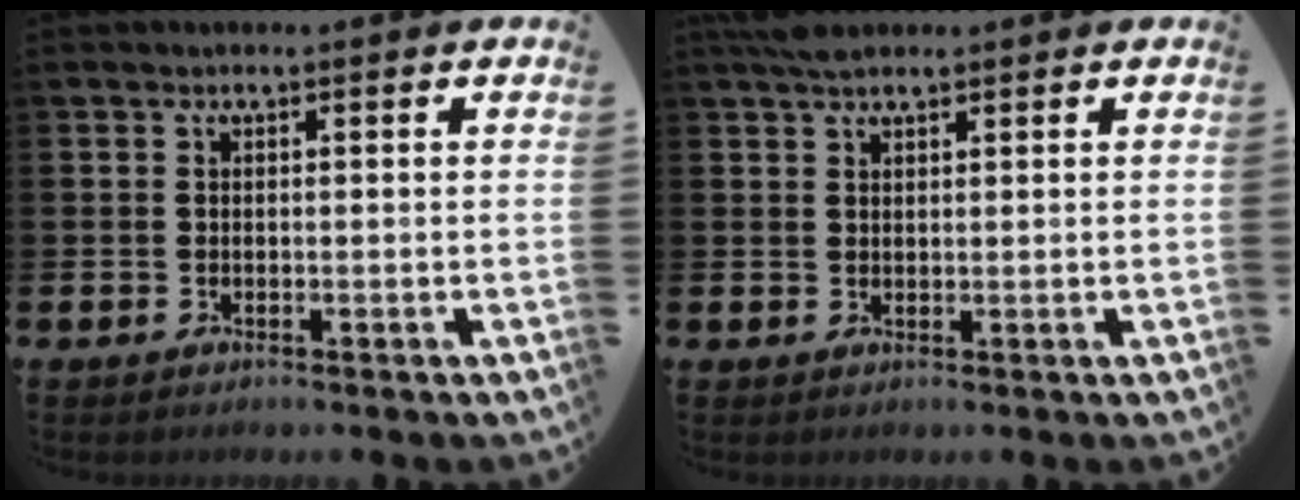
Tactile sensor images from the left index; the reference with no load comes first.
{"total": 2.8, "force": [2.4, 0.9, 1.1], "torque": [-0.014, -0.004, 0.042]}